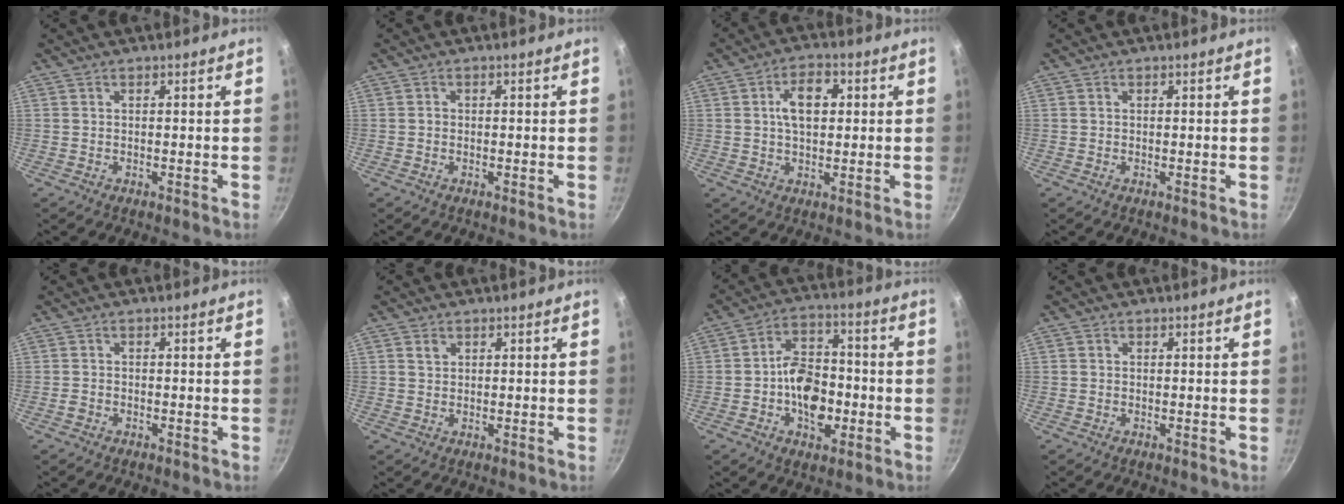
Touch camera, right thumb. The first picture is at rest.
{"total": 0.5, "force": [-0.1, 0.5, 0.1], "torque": [0.000, 0.002, -0.004]}
{"total": 7.7, "force": [1.5, 4.7, 6.0], "torque": [-0.079, 0.008, 0.019]}
{"total": 0.0}
{"total": 1.1, "force": [-0.7, 0.8, 0.3], "torque": [-0.008, 0.009, -0.012]}
{"total": 1.8, "force": [0.8, 1.4, 0.8], "torque": [-0.008, 0.001, 0.014]}
{"total": 12.7, "force": [-2.7, 8.5, 9.1], "torque": [-0.112, 0.031, -0.050]}
{"total": 0.6, "force": [0.1, 0.6, 0.2], "torque": [-0.001, 0.003, 0.000]}